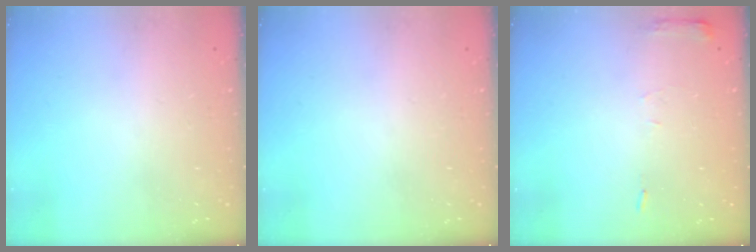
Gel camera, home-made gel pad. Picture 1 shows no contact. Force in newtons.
{"total": 0.0}
{"total": 4.9, "press": 4.9, "slide": 0.7}